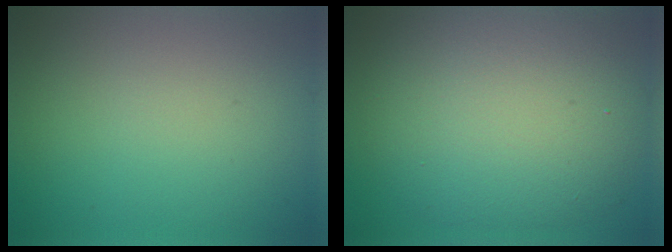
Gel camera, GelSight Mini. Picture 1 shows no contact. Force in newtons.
{"total": 10.4, "press": 10.4, "slide": 0.5}